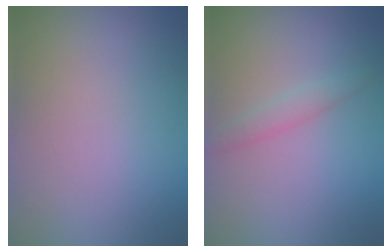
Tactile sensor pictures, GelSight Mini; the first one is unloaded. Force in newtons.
{"total": 1.4, "press": 1.4, "slide": 0.1}